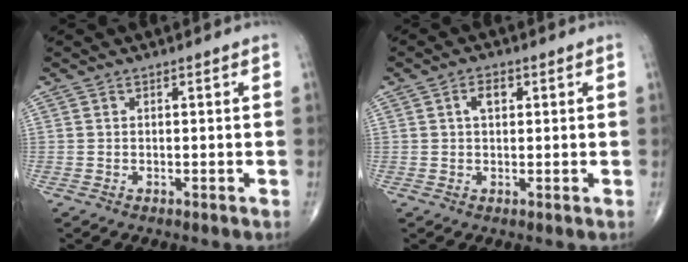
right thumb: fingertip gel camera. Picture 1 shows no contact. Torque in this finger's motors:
{"motor_torque": [-0.01, 0.00, 0.11, -0.01, 0.02]}